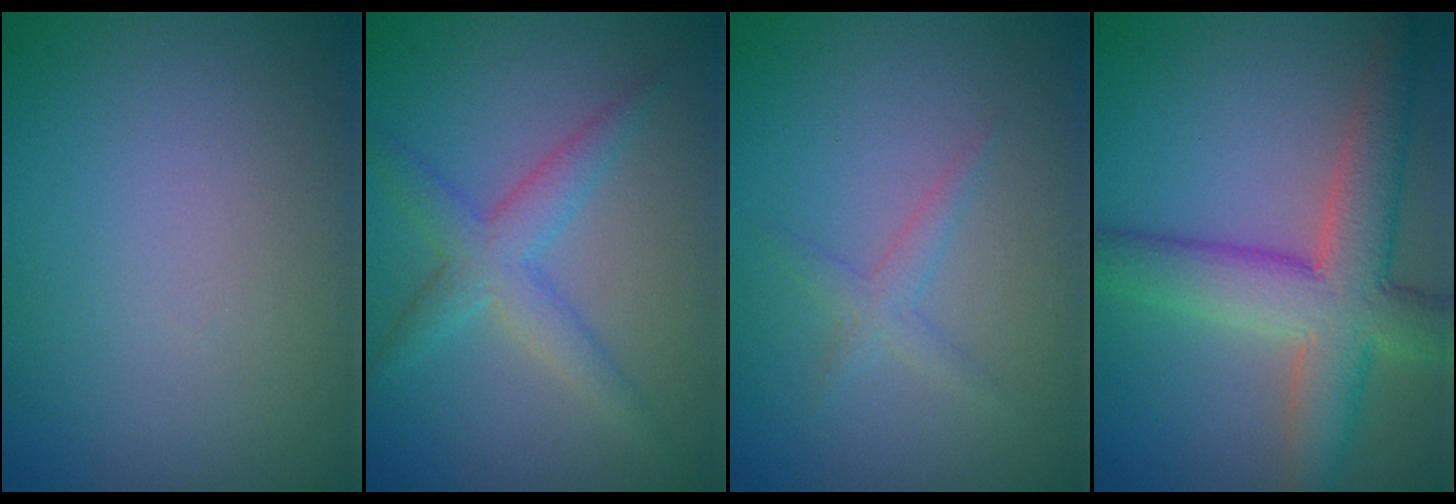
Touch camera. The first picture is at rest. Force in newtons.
{"total": 3.4, "press": 3.4, "slide": 0.1}
{"total": 1.4, "press": 1.4, "slide": 0.1}
{"total": 7.5, "press": 7.5, "slide": 0.4}